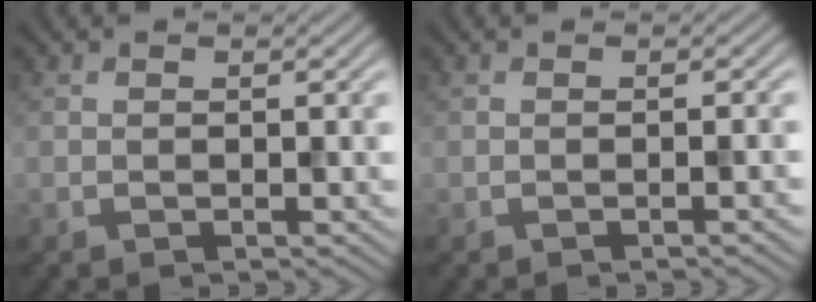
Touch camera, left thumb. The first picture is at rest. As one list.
[{"total": 1.4, "force": [-0.5, 0.3, 1.3], "torque": [-0.014, 0.004, -0.010]}]